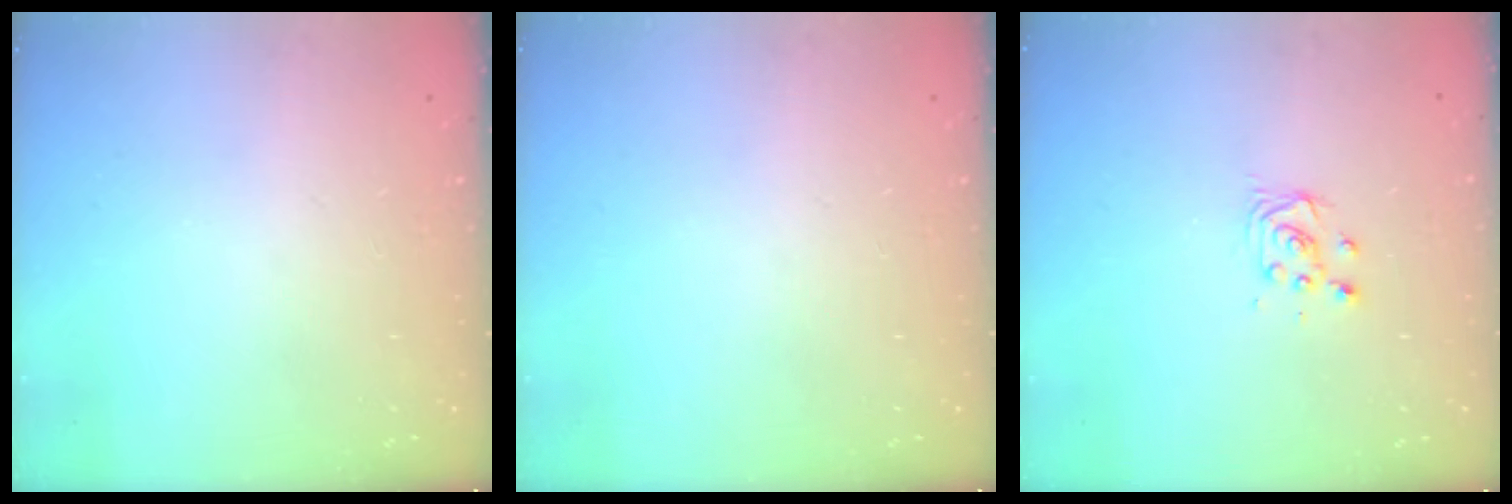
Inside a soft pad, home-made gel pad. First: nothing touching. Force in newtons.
{"total": 0.0}
{"total": 4.0, "press": 3.9, "slide": 0.5}